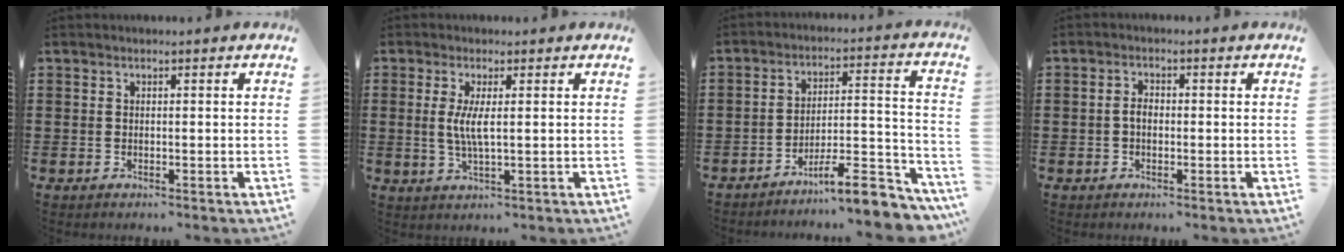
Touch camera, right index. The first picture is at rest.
{"total": 3.8, "force": [0.4, 0.5, 3.8], "torque": [-0.080, -0.007, 0.003]}
{"total": 10.1, "force": [-8.2, 1.8, 5.6], "torque": [-0.075, 0.021, -0.152]}
{"total": 2.0, "force": [-0.3, 1.1, 1.6], "torque": [-0.039, 0.001, -0.009]}